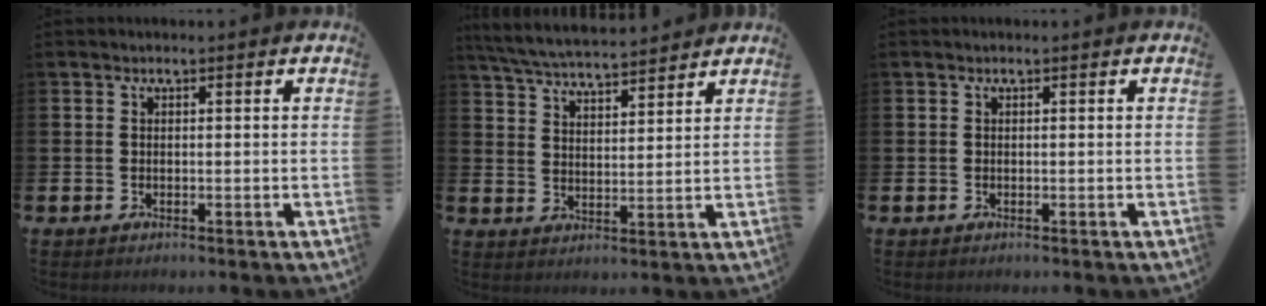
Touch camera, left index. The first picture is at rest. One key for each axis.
{"total": 5.9, "fx": 5.8, "fy": 0.5, "fz": 1.1, "tx": -0.044, "ty": -0.030, "tz": 0.104}
{"total": 0.0}